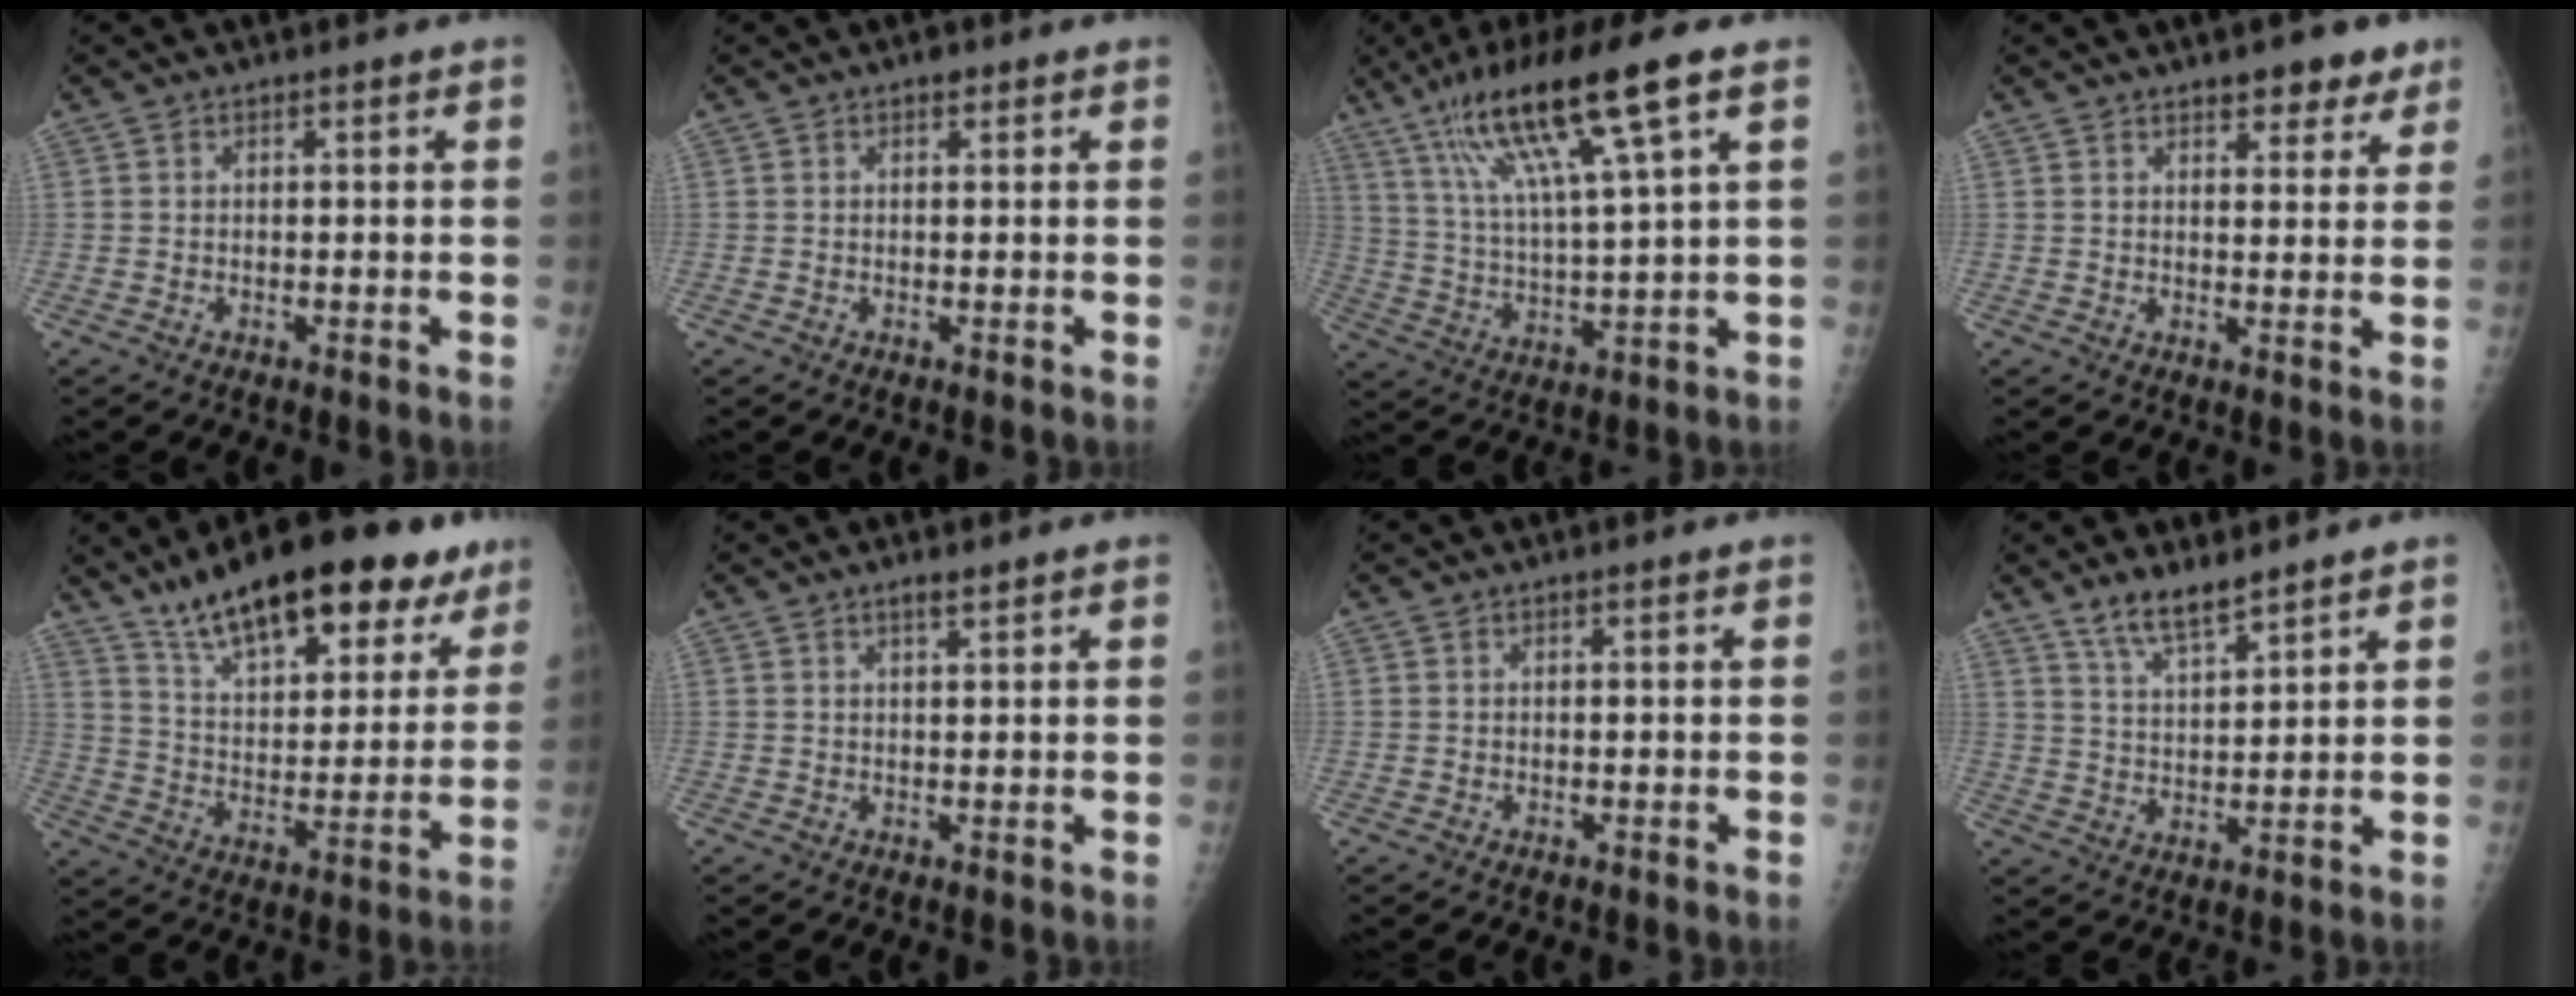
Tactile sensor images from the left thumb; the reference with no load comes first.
{"total": 0.9, "force": [0.6, 0.5, 0.4], "torque": [0.000, -0.002, 0.005]}
{"total": 17.3, "force": [9.1, 1.6, 14.6], "torque": [-0.272, -0.018, 0.166]}
{"total": 6.3, "force": [4.3, 2.8, 3.6], "torque": [-0.017, -0.020, 0.056]}
{"total": 24.2, "force": [16.5, 9.1, 15.2], "torque": [-0.192, -0.050, 0.259]}
{"total": 1.6, "force": [1.2, 0.2, 1.0], "torque": [-0.015, -0.009, 0.022]}
{"total": 0.0}
{"total": 6.4, "force": [5.3, 1.3, 3.4], "torque": [-0.056, -0.034, 0.104]}